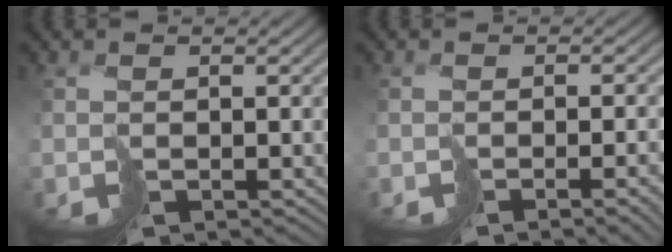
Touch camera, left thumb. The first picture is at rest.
{"total": 4.2, "force": [-2.6, 0.9, 3.2], "torque": [-0.037, -0.011, -0.030]}